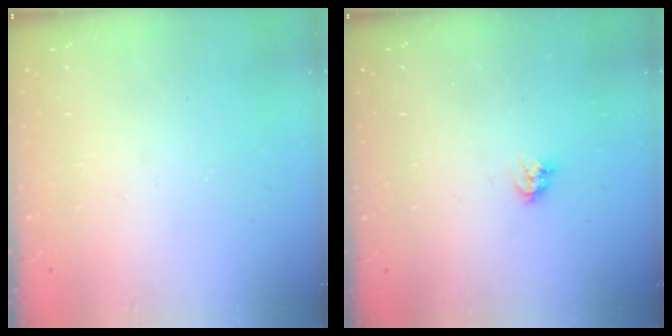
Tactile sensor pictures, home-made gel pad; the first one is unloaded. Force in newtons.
{"total": 3.6, "press": 3.6, "slide": 0.5}